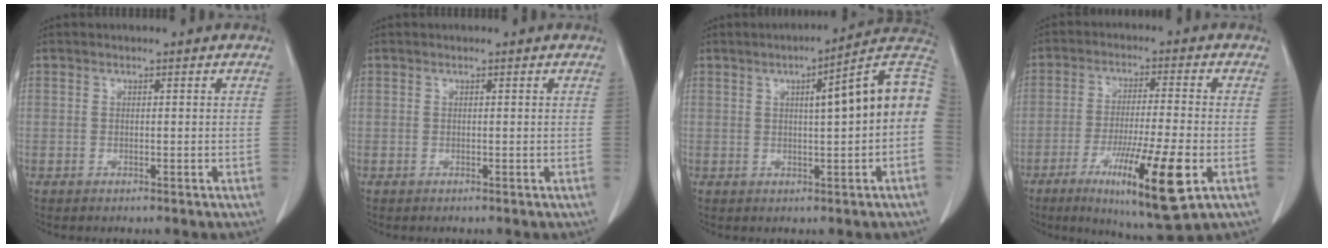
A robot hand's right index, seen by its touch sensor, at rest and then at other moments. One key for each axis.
{"total": 0.0}
{"total": 12.0, "fx": 1.2, "fy": 0.8, "fz": 11.9, "tx": -0.160, "ty": 0.030, "tz": 0.011}
{"total": 14.6, "fx": -5.9, "fy": 1.0, "fz": 13.3, "tx": -0.229, "ty": -0.035, "tz": -0.091}